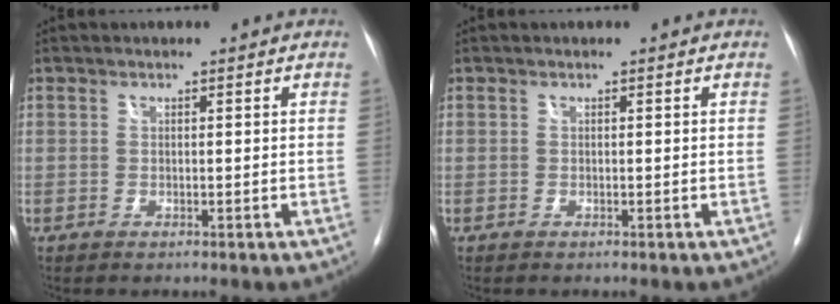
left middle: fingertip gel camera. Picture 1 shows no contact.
{"total": 0.0}